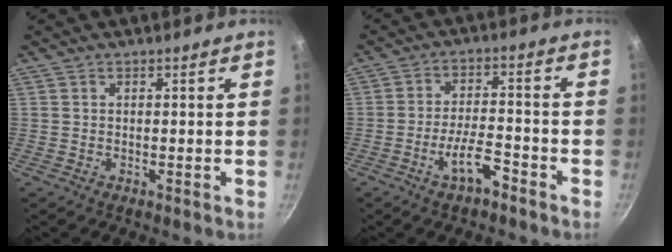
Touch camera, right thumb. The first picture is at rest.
{"total": 7.1, "force": [-4.2, 2.2, 5.3], "torque": [-0.087, 0.033, -0.074]}